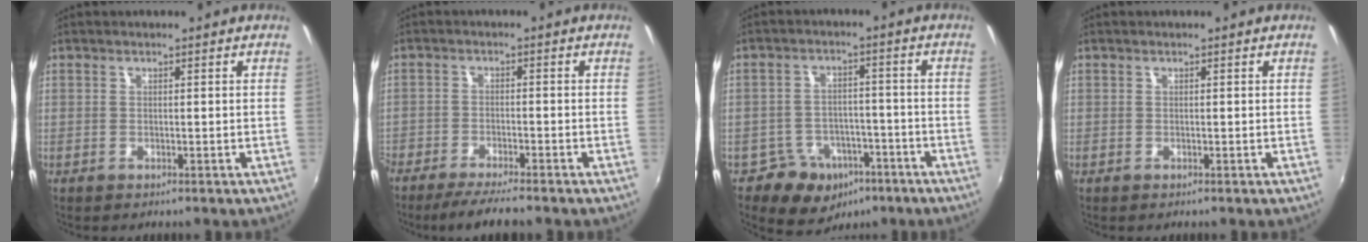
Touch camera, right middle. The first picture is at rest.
{"total": 7.2, "force": [-6.2, 0.9, 3.6], "torque": [-0.091, -0.014, -0.105]}
{"total": 9.4, "force": [-5.8, 6.9, 2.5], "torque": [-0.058, 0.017, -0.070]}
{"total": 0.0}